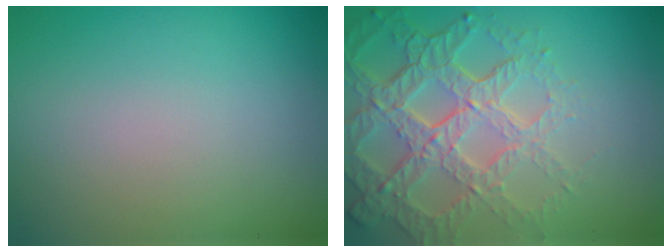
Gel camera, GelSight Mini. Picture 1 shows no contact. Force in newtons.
{"total": 7.5, "press": 5.2, "slide": 5.4}